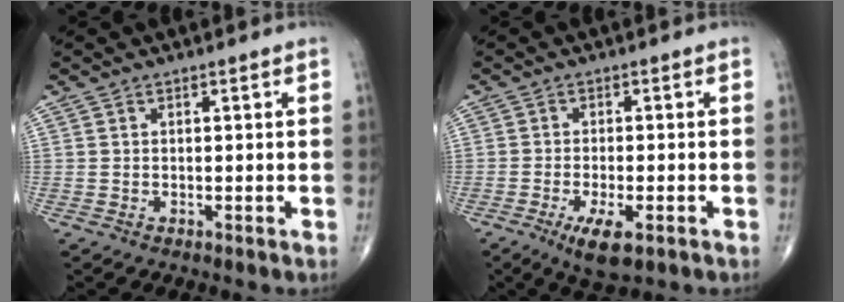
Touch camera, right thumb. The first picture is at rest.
{"total": 6.7, "force": [-3.1, 2.2, 5.5], "torque": [-0.098, -0.007, -0.049]}